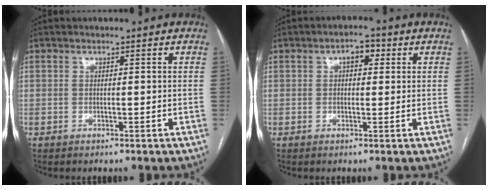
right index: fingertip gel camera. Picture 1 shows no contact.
{"total": 3.4, "force": [1.2, 1.8, 2.6], "torque": [-0.039, 0.018, 0.015]}